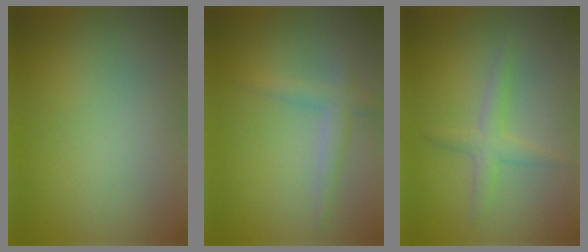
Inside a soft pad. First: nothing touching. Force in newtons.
{"total": 2.0, "press": 2.0, "slide": 0.1}
{"total": 2.0, "press": 2.0, "slide": 0.1}